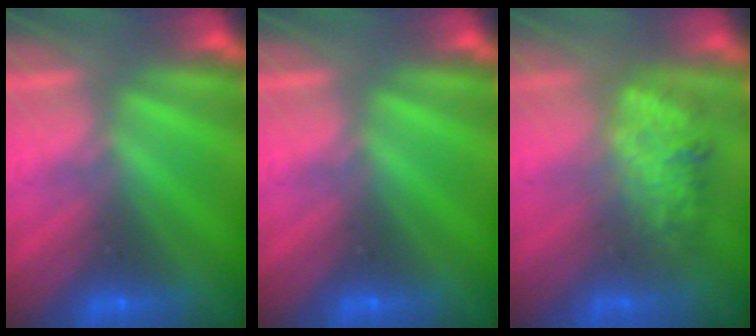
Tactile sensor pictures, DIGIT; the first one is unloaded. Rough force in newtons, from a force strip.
{"total": 0.0}
{"total": 3.3}